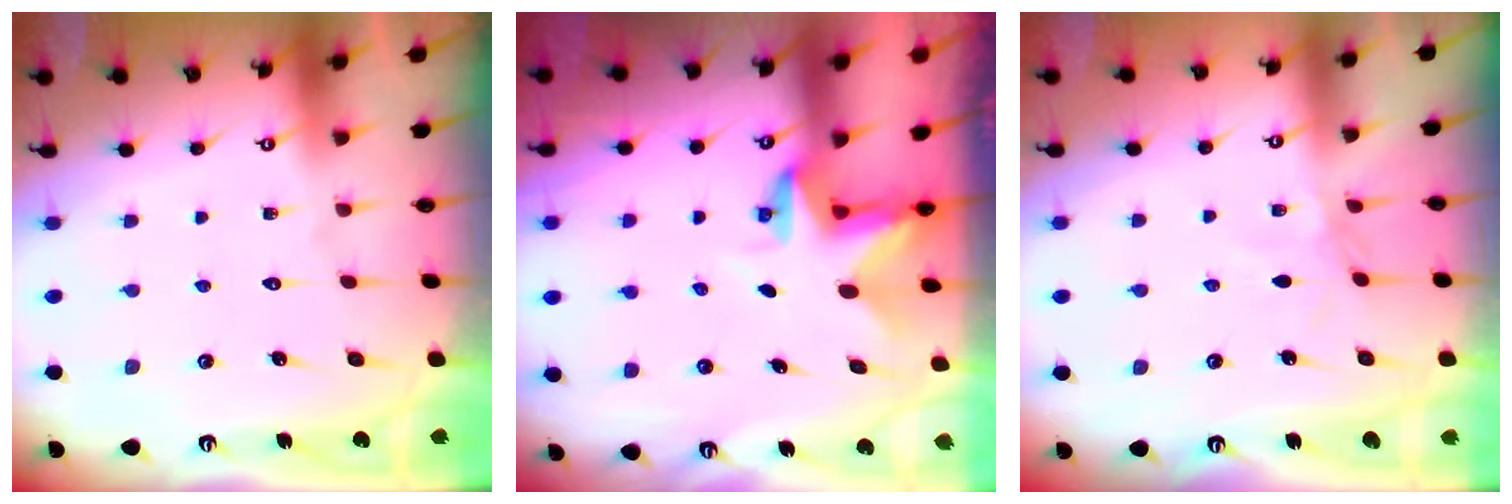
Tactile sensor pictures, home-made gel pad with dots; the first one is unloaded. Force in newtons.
{"total": 2.9, "press": 2.9, "slide": 0.2}
{"total": 1.5, "press": 1.5, "slide": 0.4}